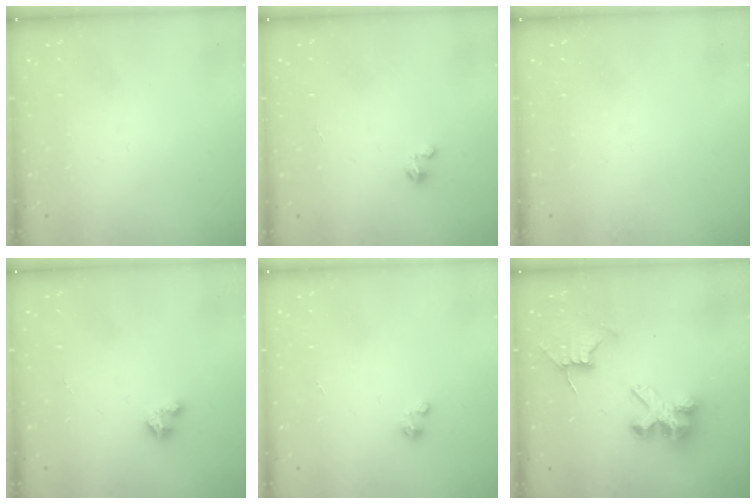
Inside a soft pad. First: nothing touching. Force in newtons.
{"total": 1.5, "press": 1.5, "slide": 0.1}
{"total": 0.0}
{"total": 1.5, "press": 1.5, "slide": 0.2}
{"total": 1.2, "press": 1.1, "slide": 0.1}
{"total": 8.7, "press": 8.6, "slide": 0.7}